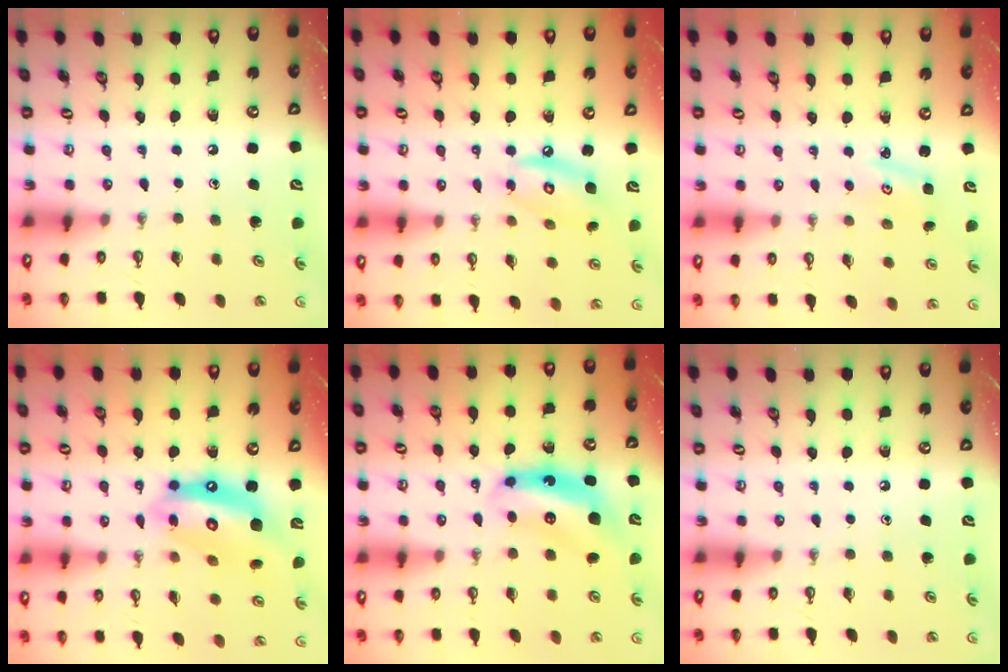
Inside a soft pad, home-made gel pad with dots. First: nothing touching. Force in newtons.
{"total": 10.2, "press": 10.2, "slide": 0.7}
{"total": 3.0, "press": 2.9, "slide": 0.4}
{"total": 15.0, "press": 14.9, "slide": 1.3}
{"total": 7.9, "press": 7.9, "slide": 0.5}
{"total": 0.0}